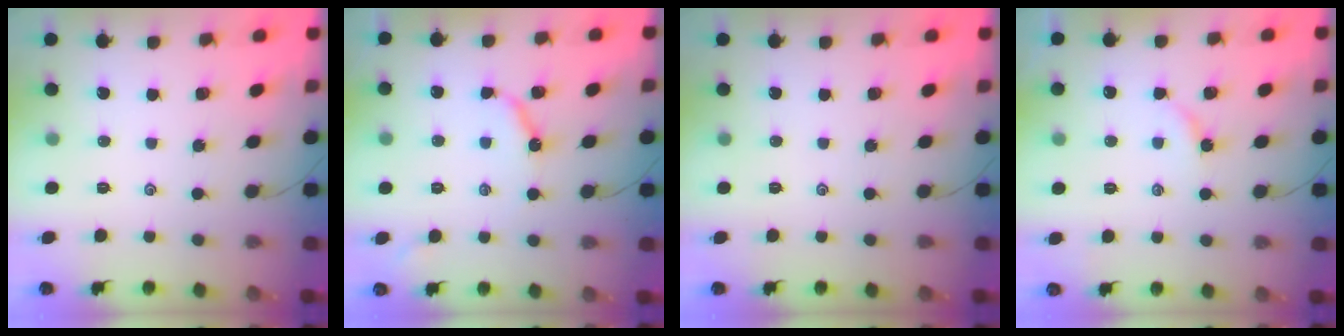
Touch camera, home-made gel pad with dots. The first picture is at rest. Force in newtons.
{"total": 6.3, "press": 6.3, "slide": 0.4}
{"total": 0.0}
{"total": 2.7, "press": 2.6, "slide": 0.5}